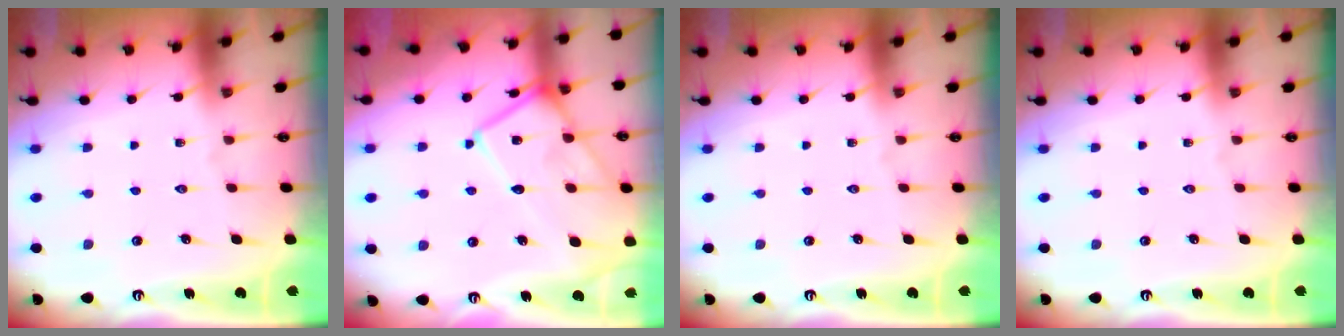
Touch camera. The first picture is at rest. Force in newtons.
{"total": 14.8, "press": 14.7, "slide": 0.9}
{"total": 0.0}
{"total": 0.0}